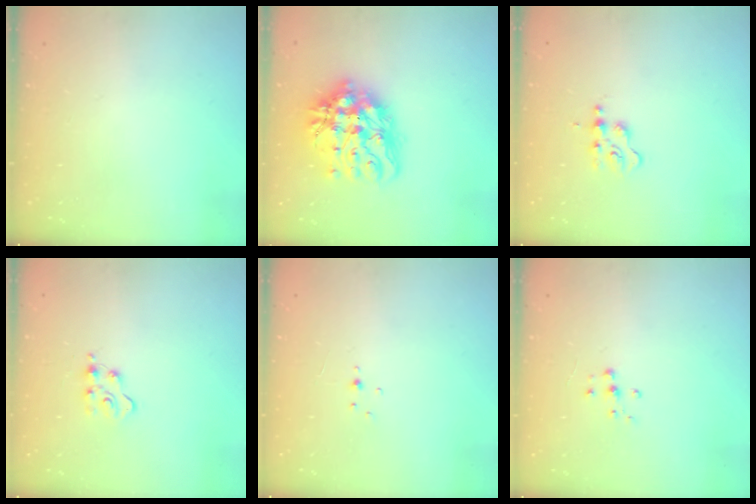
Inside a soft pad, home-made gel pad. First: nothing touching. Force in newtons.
{"total": 17.9, "press": 17.8, "slide": 2.1}
{"total": 2.4, "press": 2.4, "slide": 0.3}
{"total": 4.7, "press": 4.6, "slide": 0.6}
{"total": 2.9, "press": 2.8, "slide": 0.9}
{"total": 6.3, "press": 6.3, "slide": 0.7}